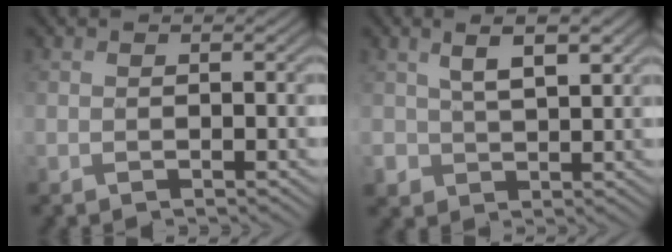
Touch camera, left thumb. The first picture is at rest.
{"total": 4.5, "force": [2.0, 2.4, 3.2], "torque": [-0.068, -0.003, 0.040]}